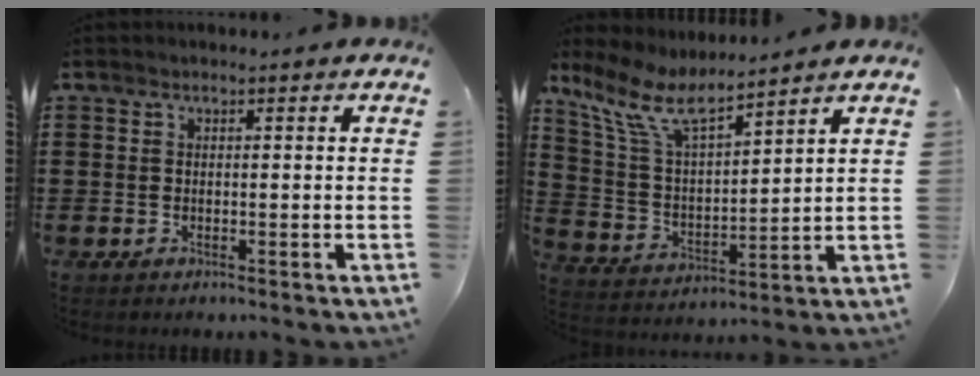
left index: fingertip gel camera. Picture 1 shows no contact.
{"total": 8.8, "force": [6.6, 2.4, 5.3], "torque": [-0.128, -0.024, 0.118]}